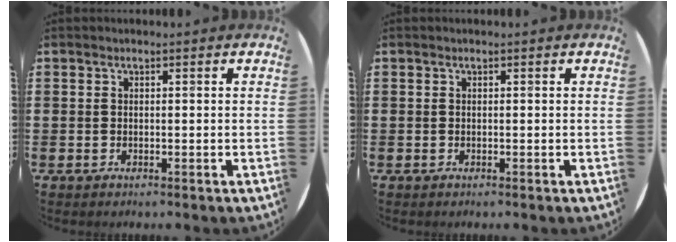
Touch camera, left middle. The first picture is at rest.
{"total": 0.0}